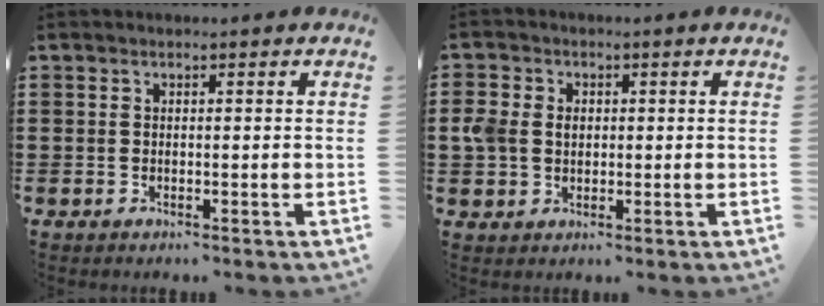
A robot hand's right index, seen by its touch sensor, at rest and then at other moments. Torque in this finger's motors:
{"motor_torque": [0.58, 0.27, 0.09, 0.09]}